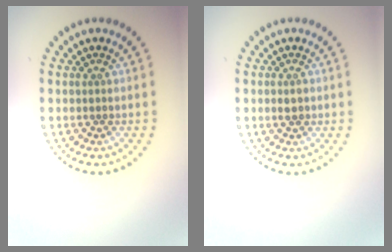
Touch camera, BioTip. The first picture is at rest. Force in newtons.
{"total": 1.2, "press": 1.2, "slide": 0.2}